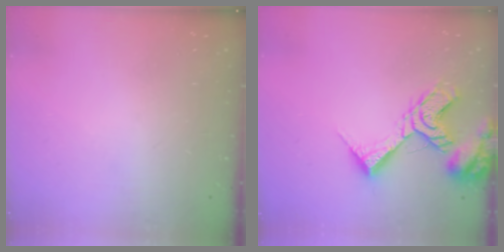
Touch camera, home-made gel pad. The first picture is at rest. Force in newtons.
{"total": 12.9, "press": 12.8, "slide": 1.6}